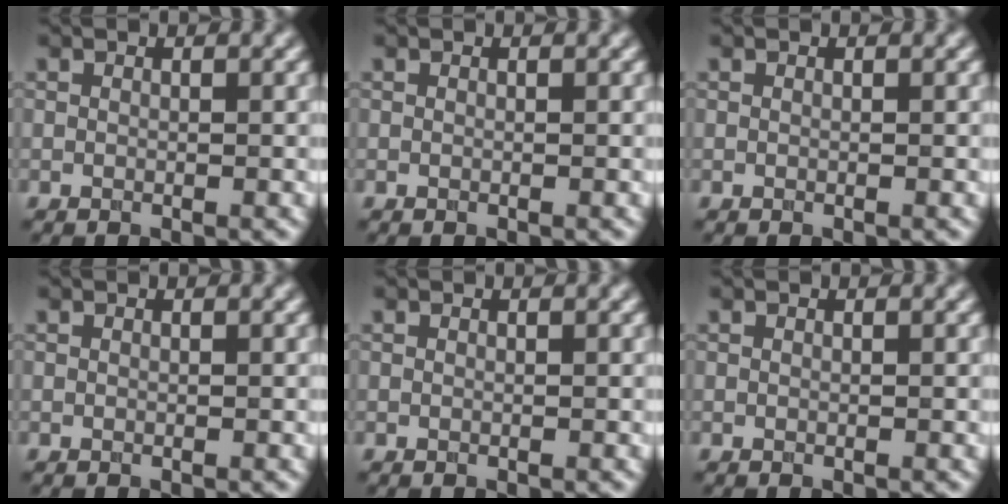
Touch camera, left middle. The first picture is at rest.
{"total": 0.0}
{"total": 0.0}
{"total": 0.0}
{"total": 0.0}
{"total": 0.0}